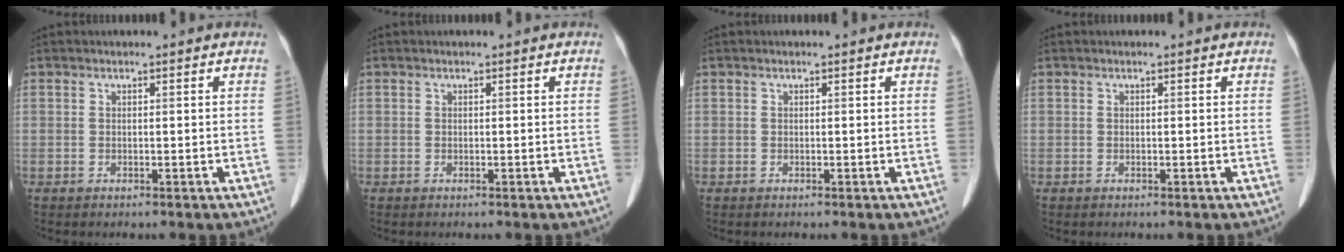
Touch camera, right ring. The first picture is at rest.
{"total": 0.0}
{"total": 0.0}
{"total": 0.0}